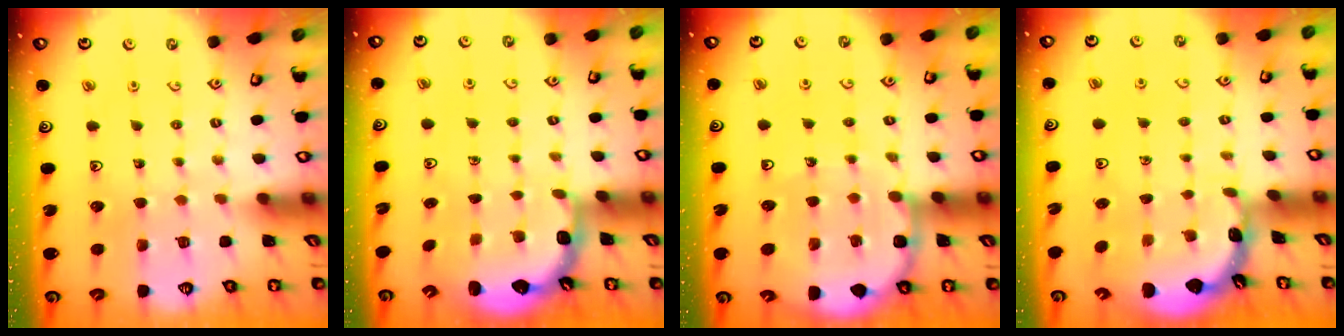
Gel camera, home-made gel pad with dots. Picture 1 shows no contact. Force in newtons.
{"total": 2.4, "press": 2.1, "slide": 1.3}
{"total": 7.8, "press": 7.7, "slide": 1.0}
{"total": 1.8, "press": 1.8, "slide": 0.1}